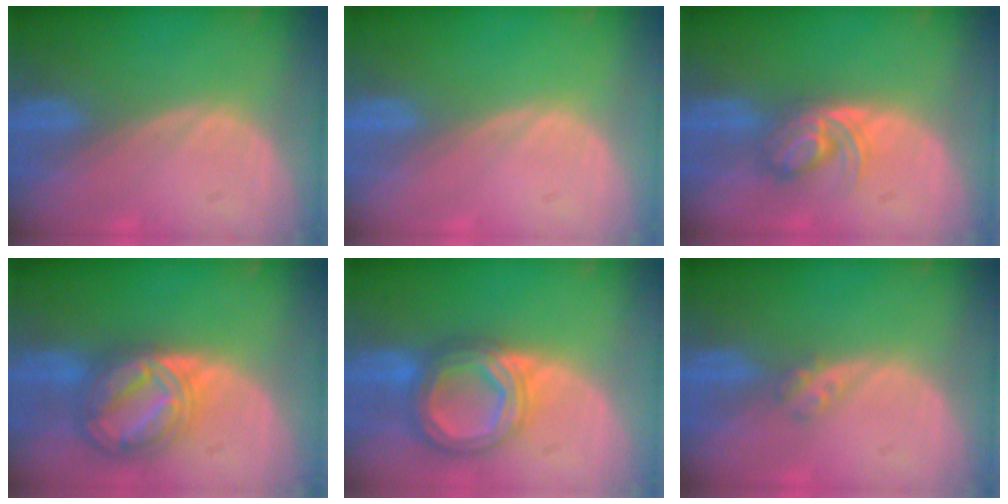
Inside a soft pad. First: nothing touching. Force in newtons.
{"total": 0.0}
{"total": 5.7, "press": 5.1, "slide": 2.6}
{"total": 8.9, "press": 8.9, "slide": 0.8}
{"total": 8.4, "press": 8.4, "slide": 0.7}
{"total": 1.8, "press": 1.5, "slide": 0.9}